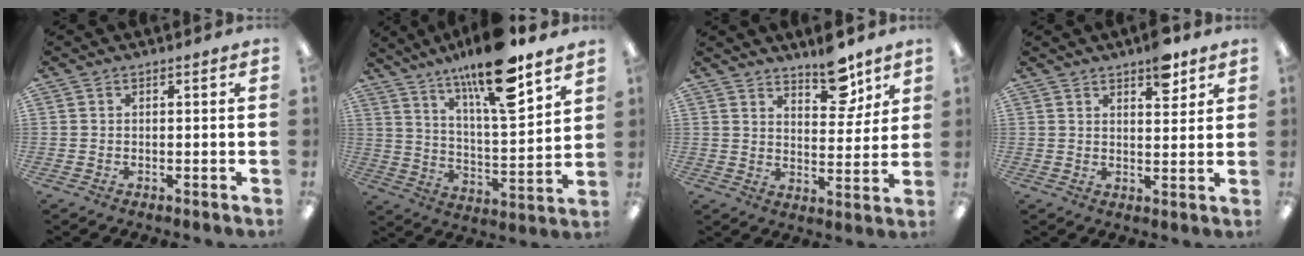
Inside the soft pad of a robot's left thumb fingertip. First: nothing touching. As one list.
[{"total": 17.1, "force": [12.9, 3.4, 10.8], "torque": [-0.185, -0.081, 0.210]}, {"total": 9.3, "force": [7.2, 4.3, 4.2], "torque": [-0.033, -0.051, 0.121]}, {"total": 6.5, "force": [4.6, 2.7, 3.8], "torque": [-0.036, -0.024, 0.074]}]